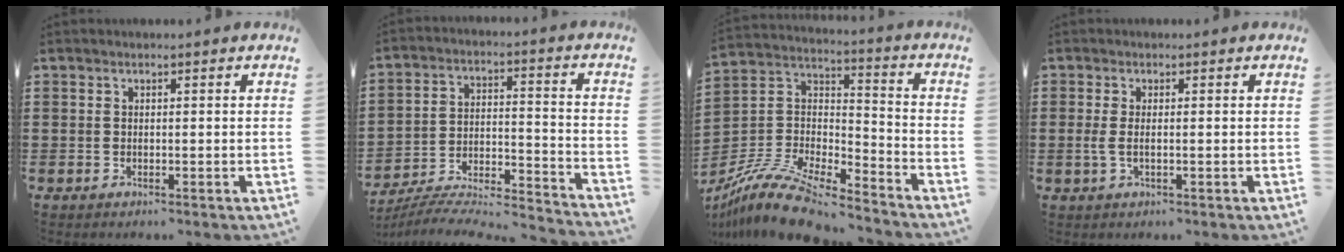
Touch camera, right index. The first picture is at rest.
{"total": 6.5, "force": [-6.0, 1.1, 2.3], "torque": [-0.044, -0.005, -0.122]}
{"total": 12.6, "force": [-10.8, 3.2, 5.6], "torque": [-0.120, 0.031, -0.214]}
{"total": 2.2, "force": [-0.3, 0.6, 2.1], "torque": [-0.054, -0.005, -0.011]}